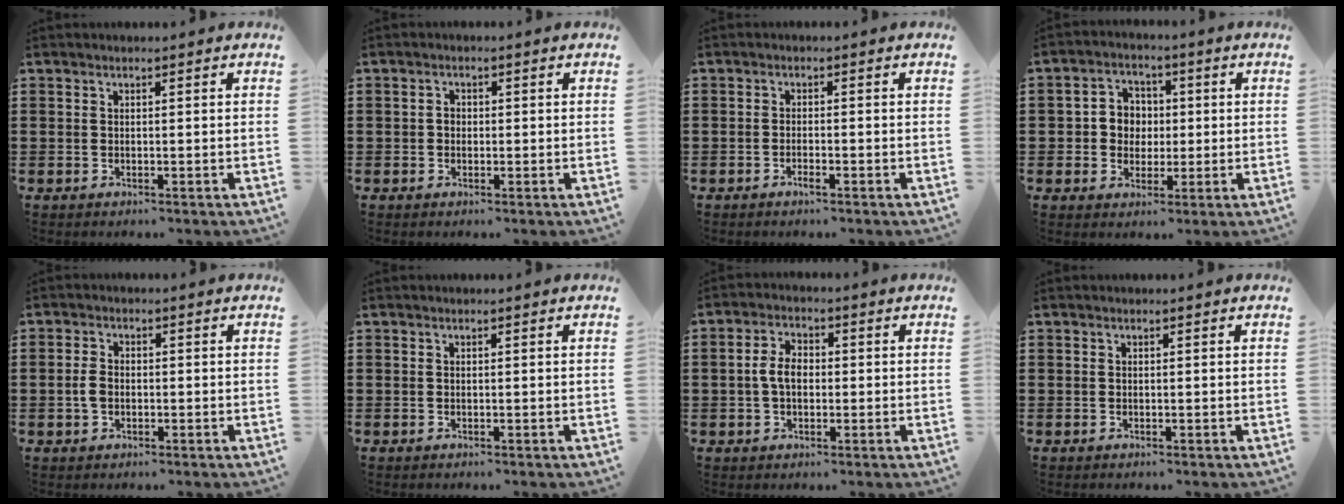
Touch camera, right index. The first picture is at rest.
{"total": 0.6, "force": [0.0, 0.4, 0.5], "torque": [-0.007, 0.004, 0.000]}
{"total": 1.2, "force": [-0.8, -0.5, 0.8], "torque": [-0.008, -0.006, -0.012]}
{"total": 4.3, "force": [0.1, 4.1, 1.0], "torque": [-0.035, 0.015, 0.001]}
{"total": 2.1, "force": [-0.3, 1.1, 1.8], "torque": [-0.045, -0.003, -0.009]}
{"total": 0.0}
{"total": 3.9, "force": [-0.2, 2.1, 3.2], "torque": [-0.073, 0.005, -0.008]}
{"total": 0.0}